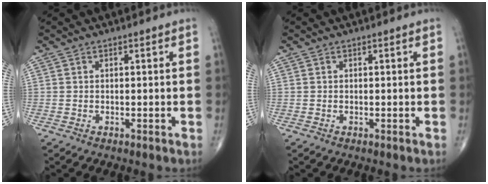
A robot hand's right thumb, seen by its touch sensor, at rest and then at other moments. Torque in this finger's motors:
{"motor_torque": [0.20, 0.12, 0.18, 0.13, 0.00]}